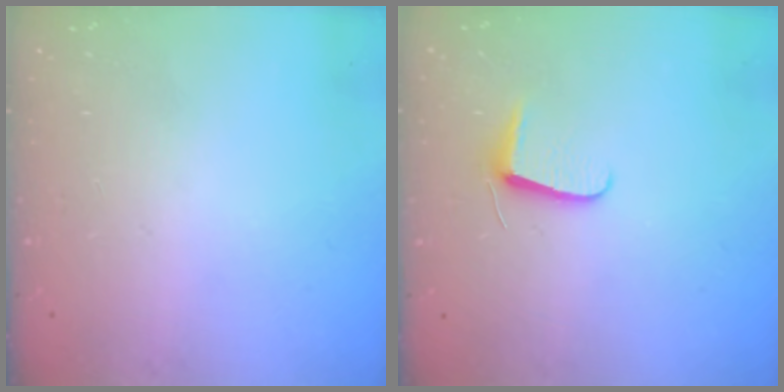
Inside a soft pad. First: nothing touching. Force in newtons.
{"total": 6.2, "press": 6.1, "slide": 0.7}